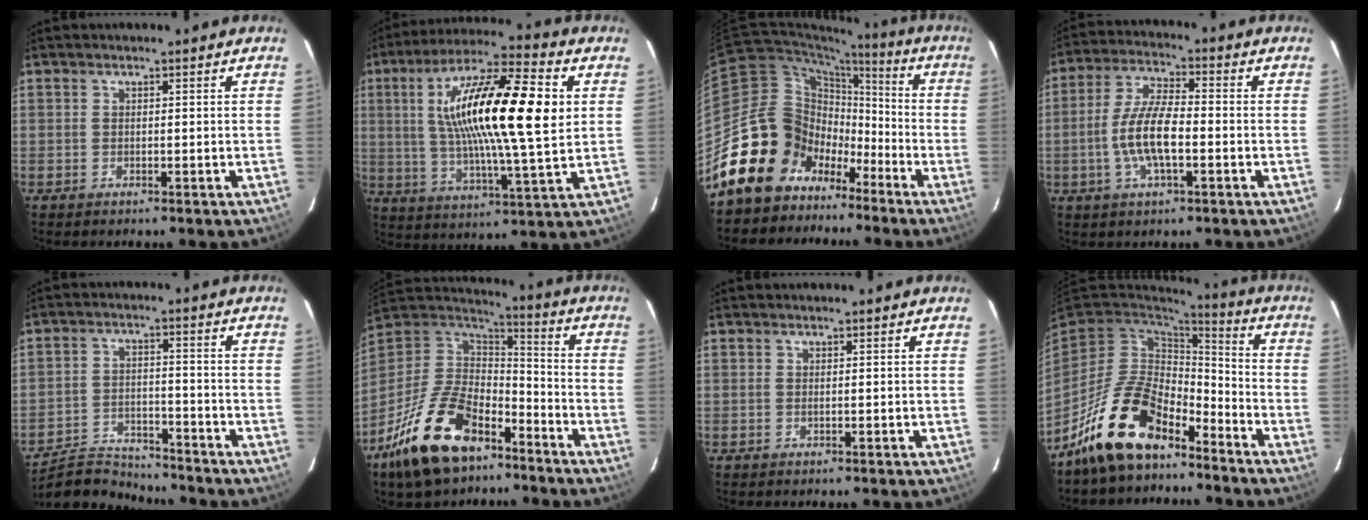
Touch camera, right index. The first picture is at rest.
{"total": 22.7, "force": [4.9, 4.4, 21.8], "torque": [-0.390, 0.019, 0.076]}
{"total": 17.0, "force": [-9.7, 13.3, 4.2], "torque": [-0.101, 0.059, -0.159]}
{"total": 10.1, "force": [-2.5, 3.4, 9.2], "torque": [-0.187, 0.002, -0.047]}
{"total": 10.6, "force": [-10.2, 2.2, 1.6], "torque": [-0.062, 0.005, -0.174]}
{"total": 22.0, "force": [-13.1, 11.7, 13.2], "torque": [-0.283, -0.002, -0.226]}
{"total": 0.0}
{"total": 15.9, "force": [-11.3, 7.1, 8.6], "torque": [-0.184, 0.011, -0.201]}